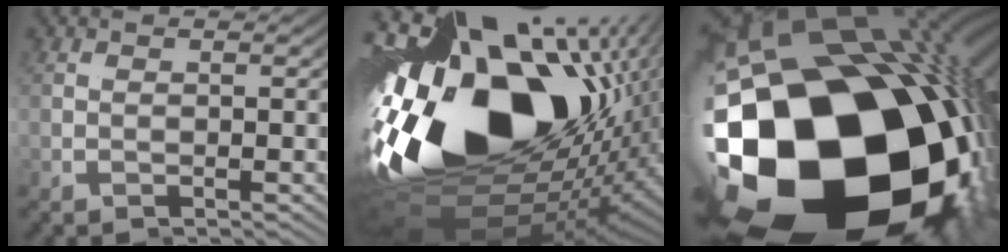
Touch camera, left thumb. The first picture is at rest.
{"total": 27.7, "force": [-4.5, 15.0, 22.9], "torque": [-0.434, -0.043, -0.056]}
{"total": 43.0, "force": [-6.3, 24.6, 34.8], "torque": [-0.554, -0.094, -0.058]}